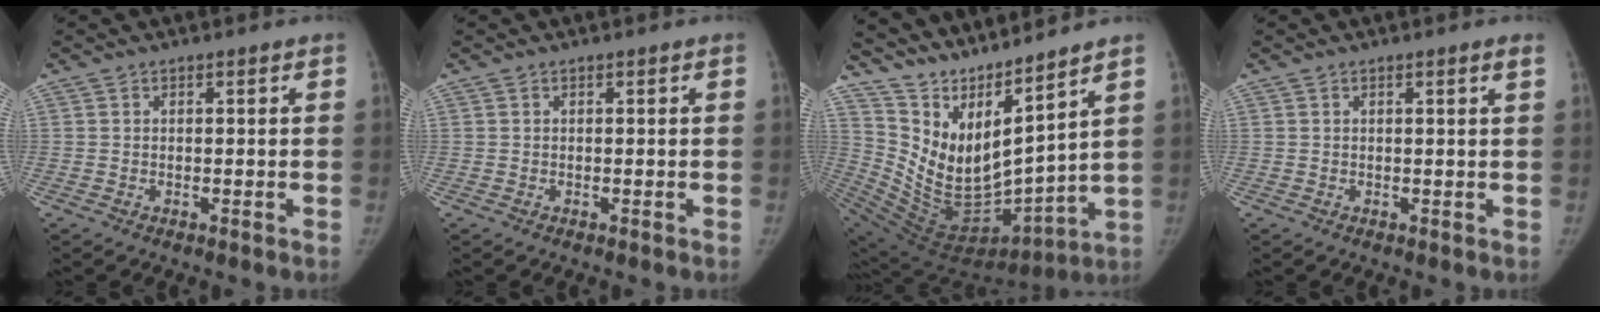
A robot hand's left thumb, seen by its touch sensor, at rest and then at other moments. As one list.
[{"total": 0.0}, {"total": 17.6, "force": [14.2, 2.9, 10.0], "torque": [-0.150, -0.098, 0.296]}, {"total": 1.2, "force": [0.6, -0.3, 0.9], "torque": [-0.014, -0.001, 0.011]}]